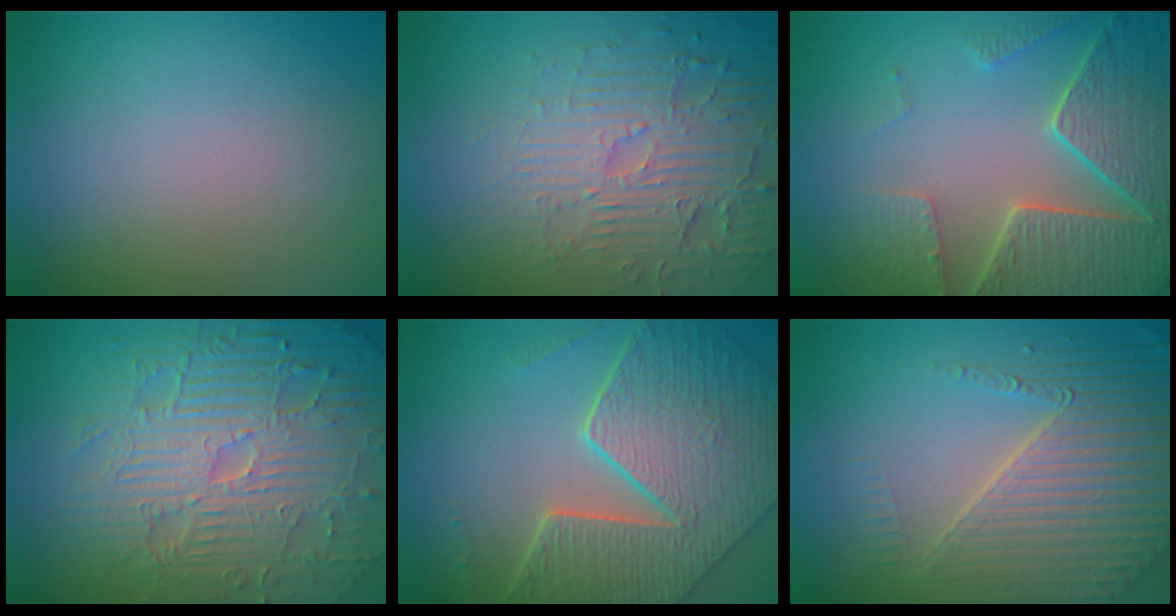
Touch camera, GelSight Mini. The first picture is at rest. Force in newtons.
{"total": 4.6, "press": 4.2, "slide": 1.9}
{"total": 7.3, "press": 5.7, "slide": 4.6}
{"total": 11.3, "press": 7.2, "slide": 8.7}
{"total": 9.4, "press": 6.9, "slide": 6.4}
{"total": 6.2, "press": 5.1, "slide": 3.5}